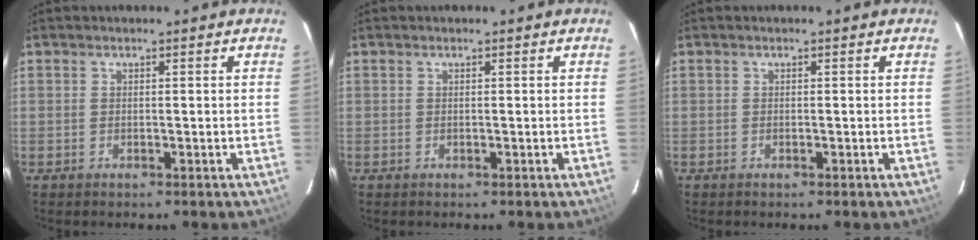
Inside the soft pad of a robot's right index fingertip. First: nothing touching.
{"total": 0.0}
{"total": 0.0}